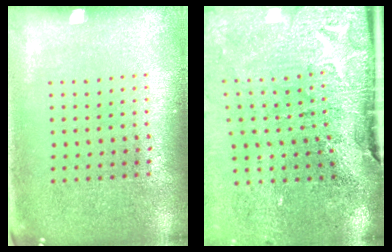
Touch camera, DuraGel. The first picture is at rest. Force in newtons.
{"total": 4.1, "press": 3.4, "slide": 2.3}